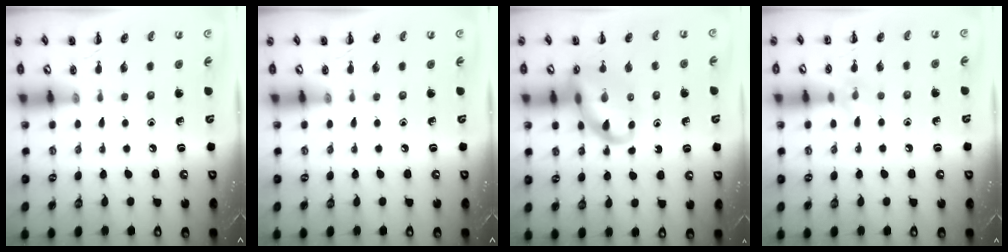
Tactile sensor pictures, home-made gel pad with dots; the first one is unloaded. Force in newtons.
{"total": 0.0}
{"total": 14.2, "press": 14.0, "slide": 2.5}
{"total": 6.8, "press": 6.6, "slide": 1.6}